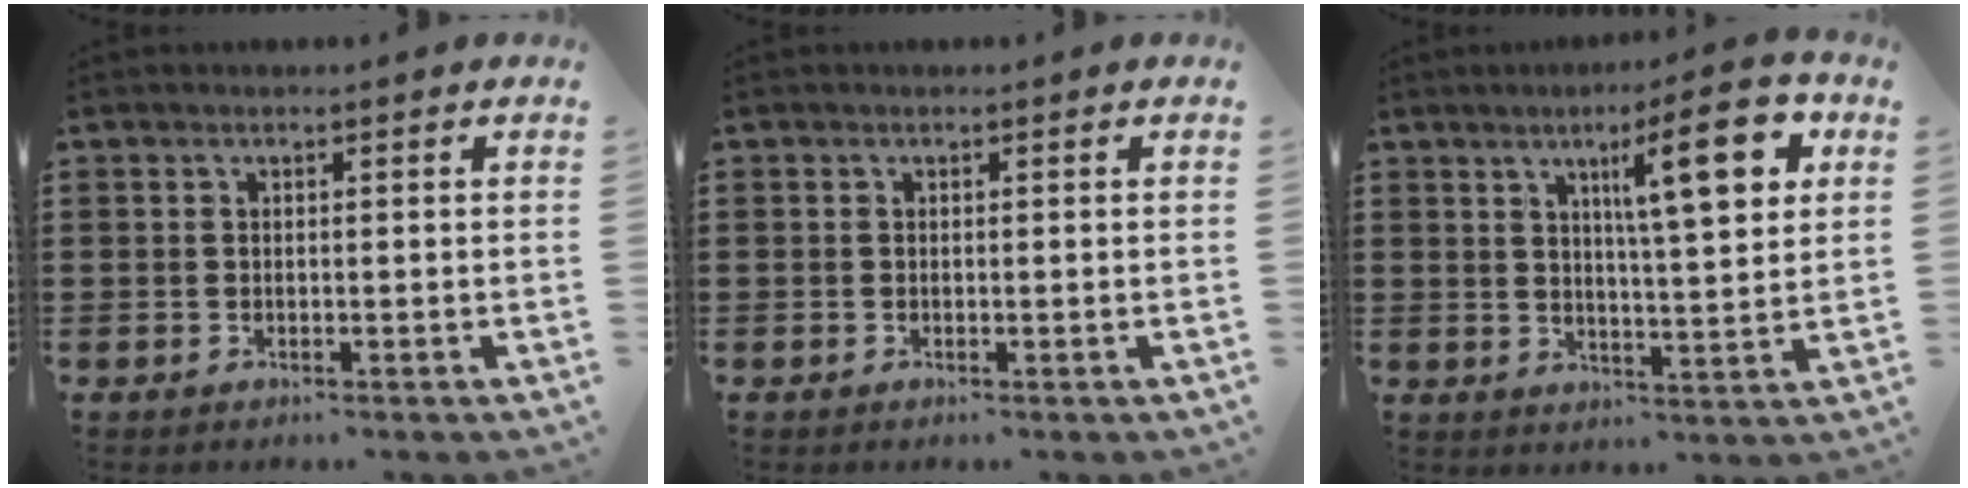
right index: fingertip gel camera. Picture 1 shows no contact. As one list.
[{"total": 0.0}, {"total": 12.5, "force": [5.4, 2.5, 10.9], "torque": [-0.169, -0.013, 0.079]}]